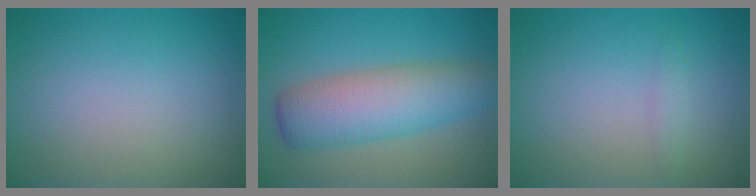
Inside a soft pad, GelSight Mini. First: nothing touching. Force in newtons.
{"total": 6.8, "press": 6.8, "slide": 0.3}
{"total": 1.0, "press": 1.0, "slide": 0.0}